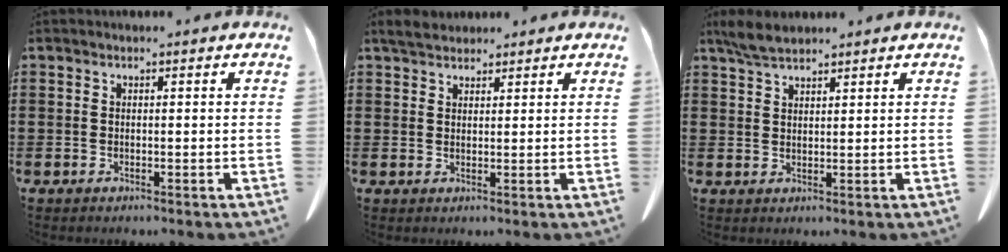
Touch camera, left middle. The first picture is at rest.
{"total": 2.8, "force": [2.5, 0.8, 0.8], "torque": [-0.022, 0.002, 0.051]}
{"total": 3.6, "force": [3.0, 0.9, 1.8], "torque": [-0.044, -0.001, 0.057]}